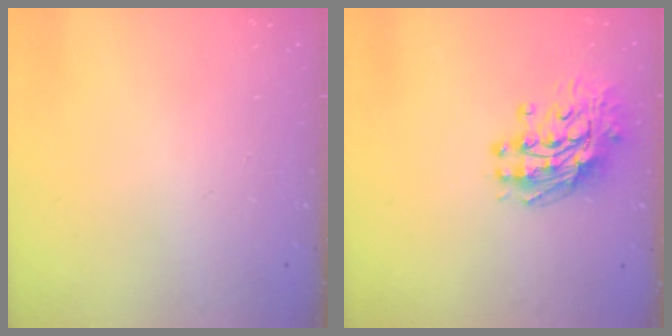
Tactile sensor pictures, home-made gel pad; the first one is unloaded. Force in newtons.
{"total": 11.5, "press": 11.4, "slide": 1.2}